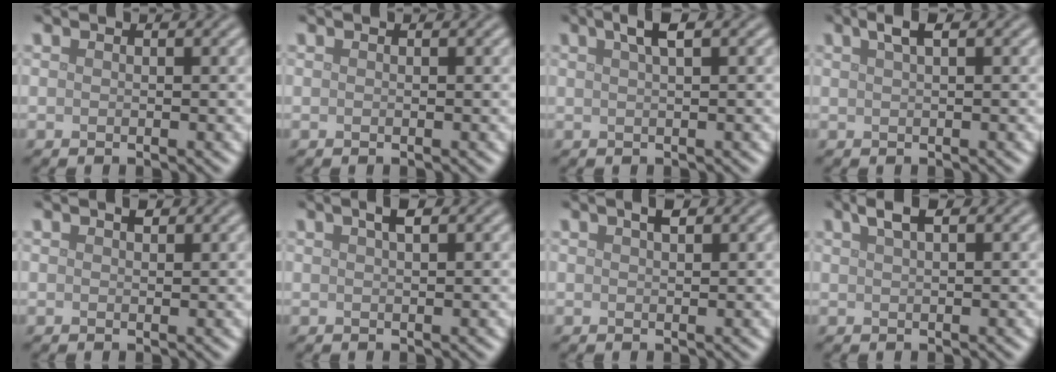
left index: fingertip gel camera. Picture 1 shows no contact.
{"total": 0.0}
{"total": 2.3, "force": [1.2, 0.6, 1.8], "torque": [-0.024, 0.007, 0.018]}
{"total": 1.8, "force": [1.0, 0.5, 1.4], "torque": [-0.021, 0.007, 0.017]}
{"total": 0.7, "force": [0.4, 0.4, 0.5], "torque": [-0.008, 0.001, 0.006]}
{"total": 1.5, "force": [0.8, 0.3, 1.2], "torque": [-0.020, 0.006, 0.013]}
{"total": 1.1, "force": [0.7, 0.3, 0.8], "torque": [-0.015, 0.002, 0.012]}
{"total": 1.9, "force": [1.2, 0.5, 1.4], "torque": [-0.023, 0.006, 0.021]}